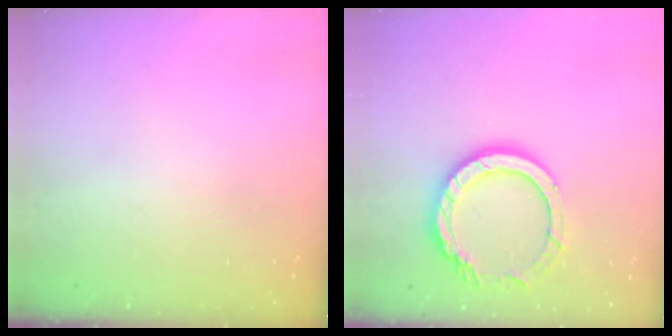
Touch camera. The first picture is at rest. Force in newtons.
{"total": 13.2, "press": 13.1, "slide": 1.1}